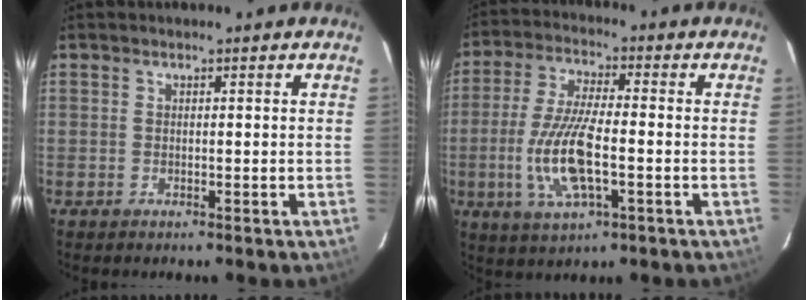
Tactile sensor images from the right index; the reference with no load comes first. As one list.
[{"total": 12.5, "force": [-2.9, 3.7, 11.6], "torque": [-0.242, -0.007, -0.056]}]